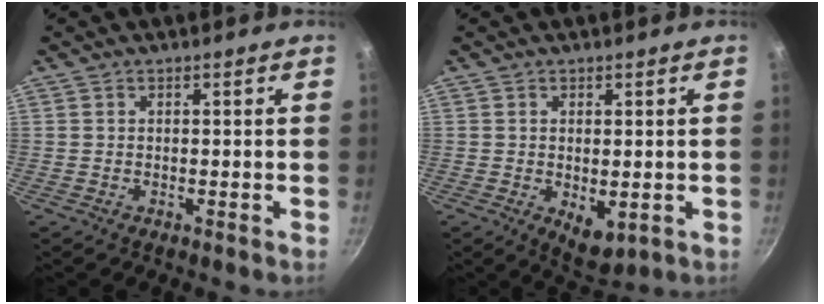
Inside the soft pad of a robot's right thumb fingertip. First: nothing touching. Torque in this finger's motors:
{"motor_torque": [-0.30, 0.34, 0.71, -0.26, 0.02]}